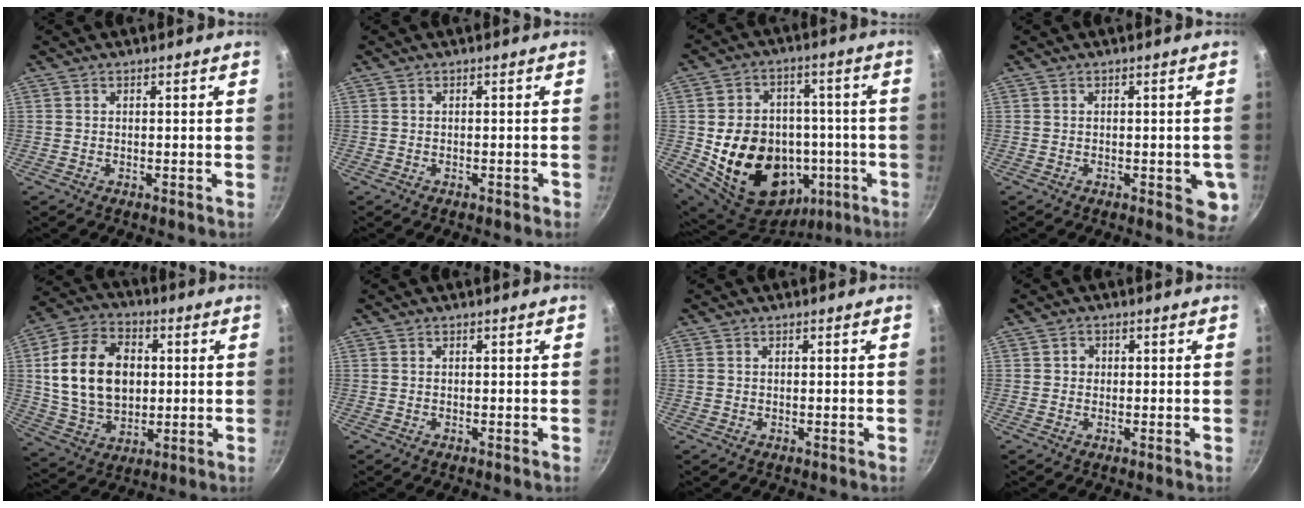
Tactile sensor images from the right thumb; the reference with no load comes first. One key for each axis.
{"total": 0.6, "fx": -0.4, "fy": 0.4, "fz": 0.3, "tx": 0.001, "ty": 0.009, "tz": -0.001}
{"total": 22.9, "fx": -4.7, "fy": 17.9, "fz": 13.6, "tx": -0.207, "ty": 0.043, "tz": -0.047}
{"total": 5.3, "fx": -1.2, "fy": 2.4, "fz": 4.5, "tx": -0.030, "ty": 0.000, "tz": -0.014}
{"total": 18.9, "fx": 2.1, "fy": 13.5, "fz": 13.1, "tx": -0.218, "ty": 0.004, "tz": 0.039}
{"total": 0.0}
{"total": 0.9, "fx": 0.2, "fy": 0.8, "fz": 0.3, "tx": -0.007, "ty": 0.003, "tz": 0.002}
{"total": 1.6, "fx": 0.1, "fy": 1.5, "fz": 0.5, "tx": -0.001, "ty": 0.003, "tz": 0.000}